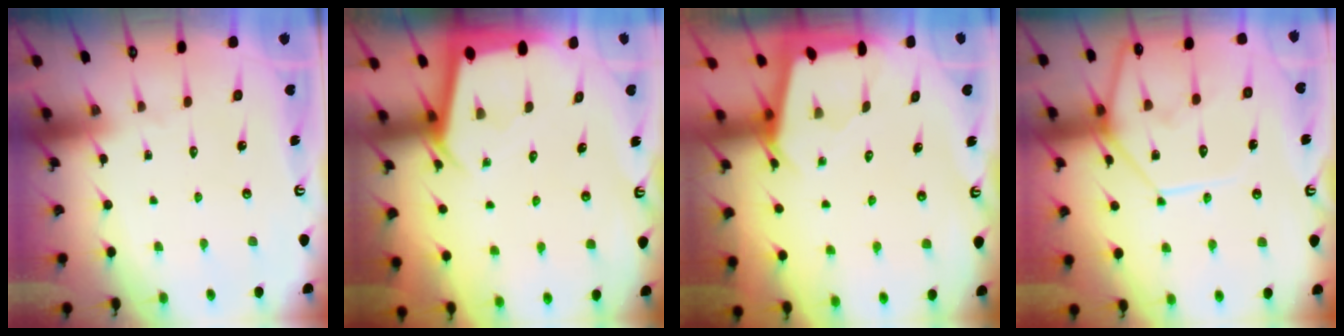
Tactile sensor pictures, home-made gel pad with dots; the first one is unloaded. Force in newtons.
{"total": 2.3, "press": 2.2, "slide": 0.3}
{"total": 2.5, "press": 2.5, "slide": 0.3}
{"total": 12.1, "press": 12.0, "slide": 1.3}